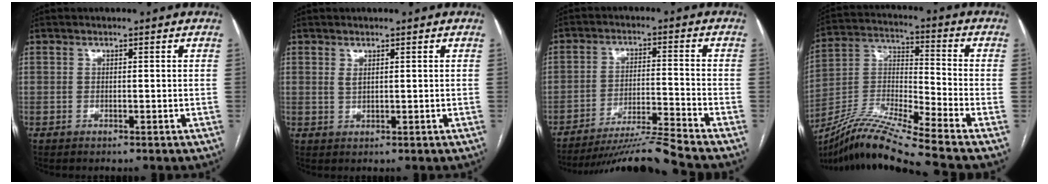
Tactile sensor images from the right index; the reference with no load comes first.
{"total": 1.0, "force": [0.6, 0.4, 0.7], "torque": [-0.015, -0.002, 0.015]}
{"total": 10.1, "force": [-9.2, -3.8, 2.0], "torque": [-0.027, -0.004, -0.162]}
{"total": 15.6, "force": [-13.1, -2.2, 8.1], "torque": [-0.160, -0.004, -0.244]}